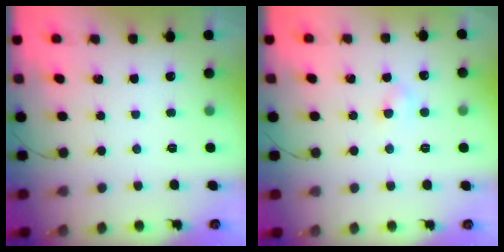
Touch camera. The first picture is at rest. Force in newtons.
{"total": 2.8, "press": 2.6, "slide": 1.2}